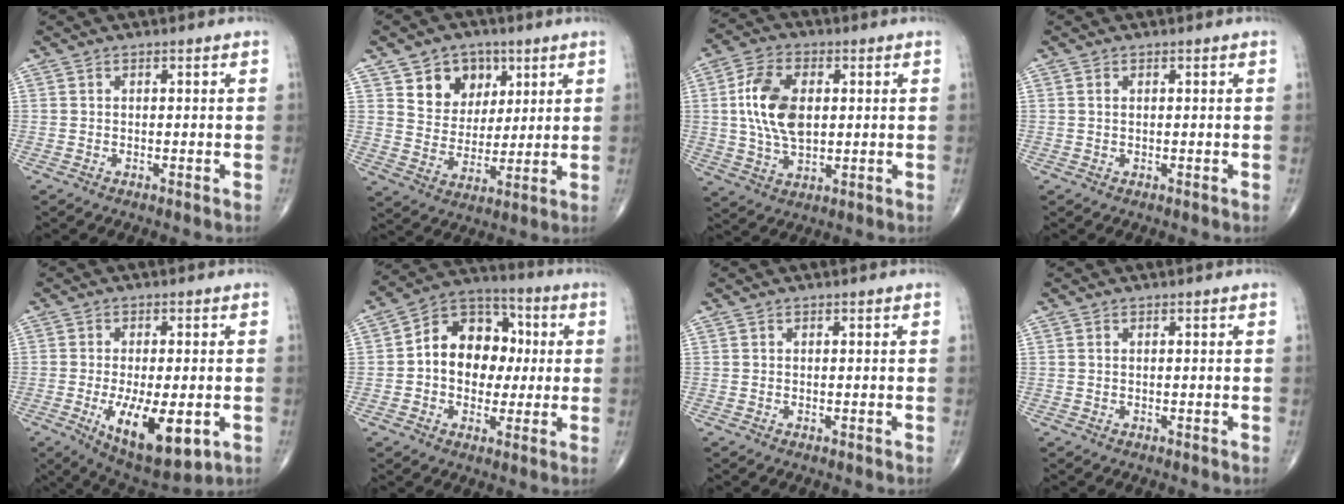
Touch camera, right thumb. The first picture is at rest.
{"total": 10.5, "force": [5.1, 8.3, 3.9], "torque": [-0.028, -0.024, 0.091]}
{"total": 12.3, "force": [1.5, 7.3, 9.9], "torque": [-0.185, 0.001, 0.027]}
{"total": 0.5, "force": [0.1, 0.3, 0.4], "torque": [-0.011, 0.002, 0.002]}
{"total": 14.0, "force": [-4.1, 5.7, 12.1], "torque": [-0.192, -0.019, -0.049]}
{"total": 14.4, "force": [0.8, 10.9, 9.3], "torque": [-0.093, 0.029, 0.003]}
{"total": 0.0}
{"total": 0.0}